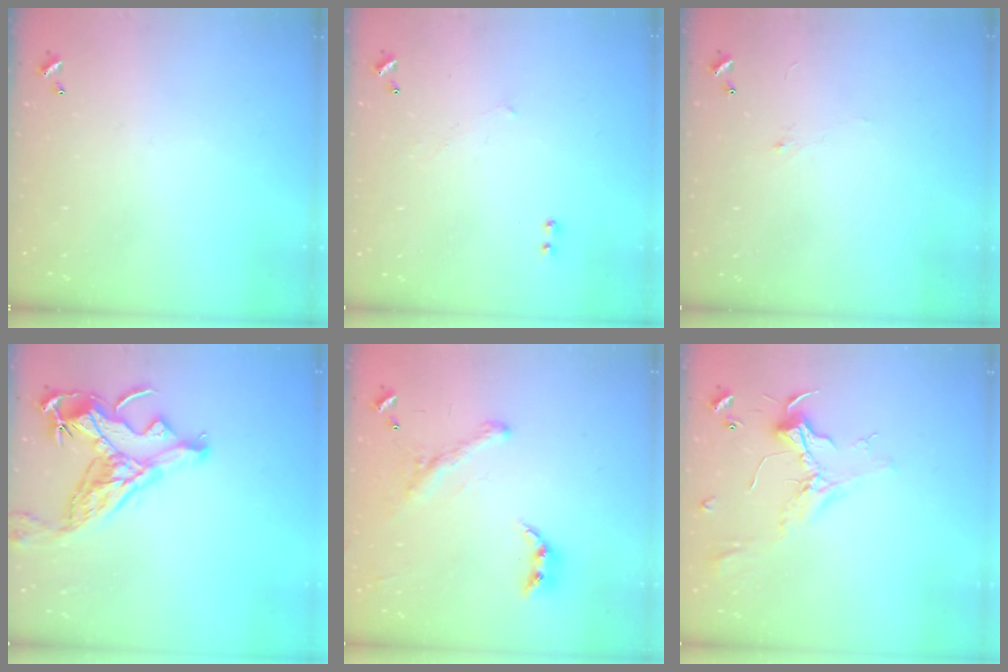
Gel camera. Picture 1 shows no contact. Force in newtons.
{"total": 1.4, "press": 1.3, "slide": 0.5}
{"total": 0.7, "press": 0.4, "slide": 0.6}
{"total": 12.4, "press": 12.3, "slide": 1.9}
{"total": 2.2, "press": 1.9, "slide": 1.0}
{"total": 2.5, "press": 2.4, "slide": 0.8}